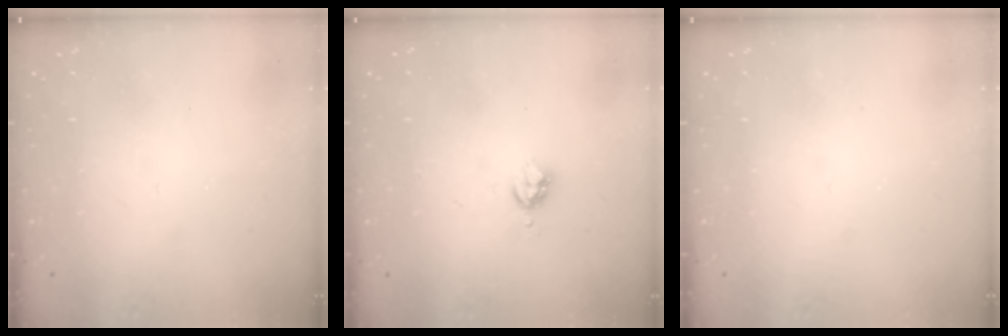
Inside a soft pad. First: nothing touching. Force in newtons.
{"total": 4.2, "press": 4.2, "slide": 0.6}
{"total": 0.0}